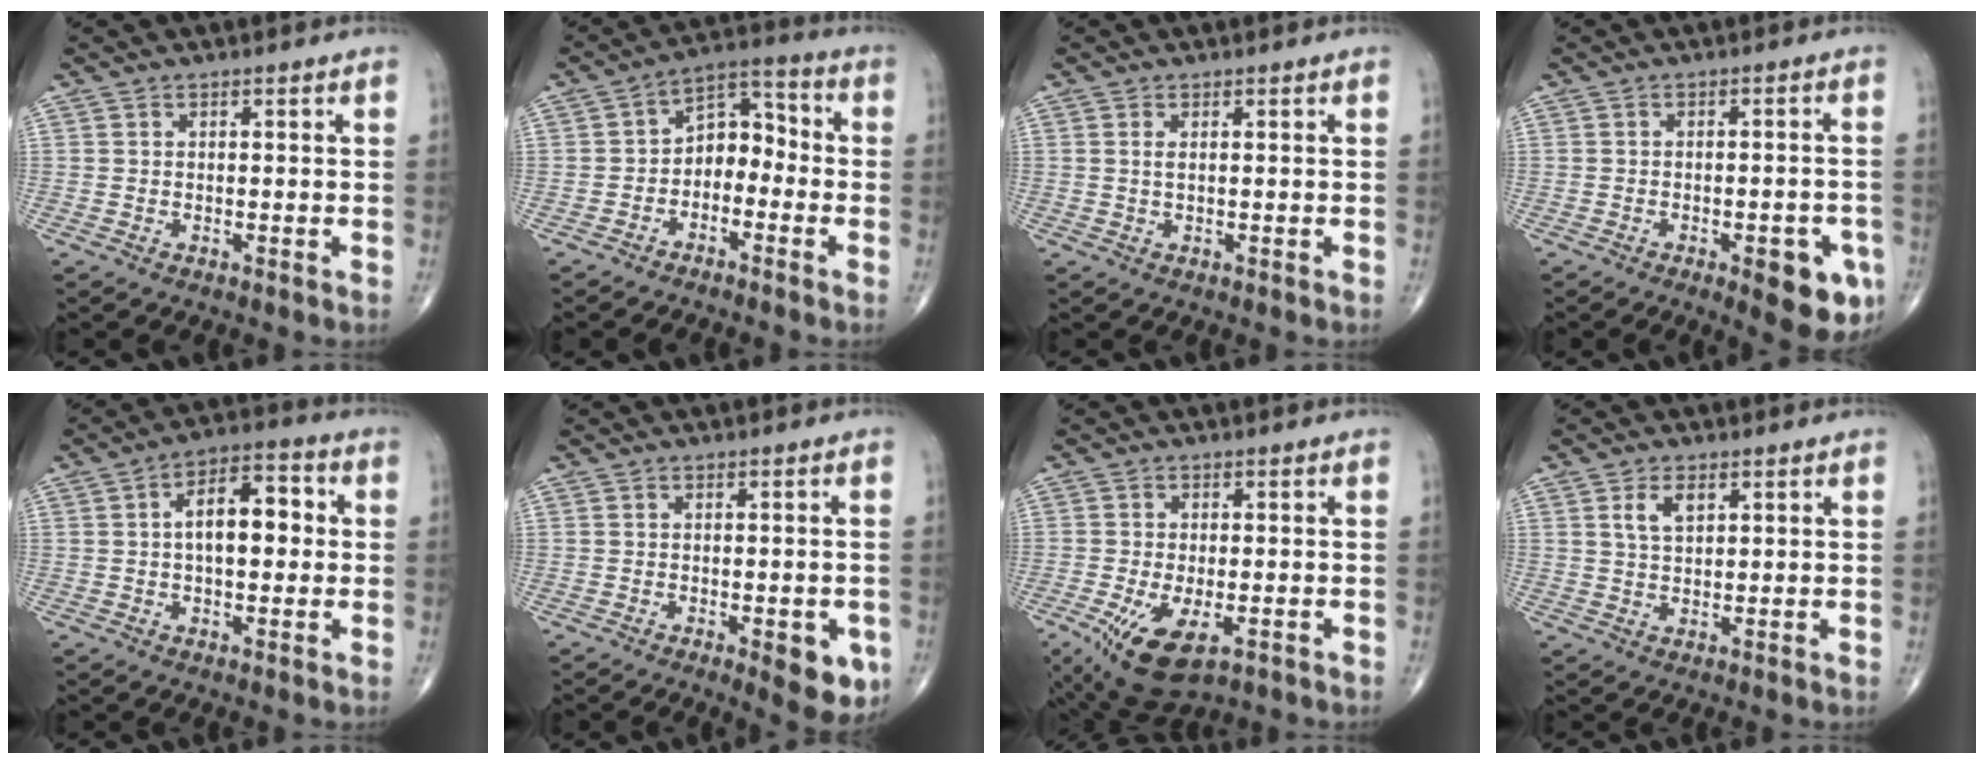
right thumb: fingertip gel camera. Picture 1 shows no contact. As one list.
[{"total": 7.7, "force": [-2.3, 5.4, 5.1], "torque": [-0.048, 0.047, -0.056]}, {"total": 1.0, "force": [0.2, 0.3, 0.9], "torque": [-0.022, 0.001, 0.006]}, {"total": 9.5, "force": [-4.1, 3.4, 7.9], "torque": [-0.070, 0.009, -0.043]}, {"total": 10.6, "force": [1.0, 5.5, 9.0], "torque": [-0.122, 0.025, 0.008]}, {"total": 7.4, "force": [-2.6, 2.8, 6.3], "torque": [-0.055, -0.005, -0.026]}, {"total": 10.9, "force": [-4.4, 5.0, 8.6], "torque": [-0.155, -0.011, -0.063]}, {"total": 4.1, "force": [1.7, 2.2, 3.0], "torque": [-0.052, -0.004, 0.034]}]